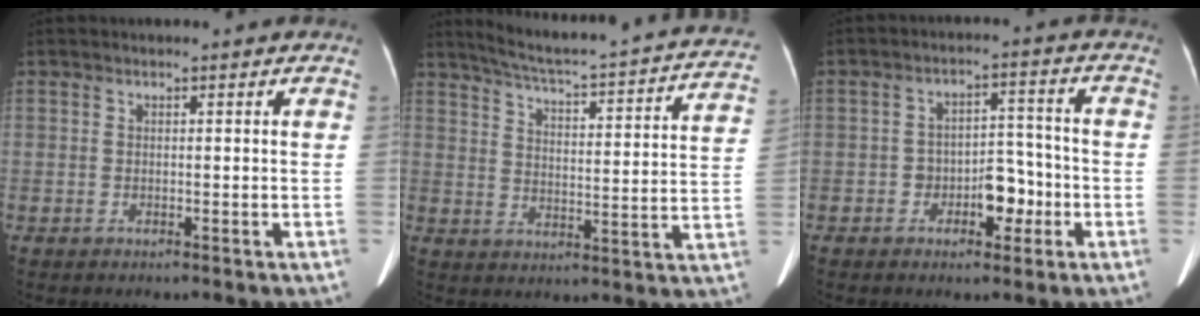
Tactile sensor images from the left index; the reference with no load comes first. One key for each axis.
{"total": 25.5, "fx": 22.9, "fy": 1.8, "fz": 11.0, "tx": -0.167, "ty": -0.050, "tz": 0.282}
{"total": 5.9, "fx": -2.5, "fy": 3.4, "fz": 4.1, "tx": -0.061, "ty": 0.020, "tz": -0.037}